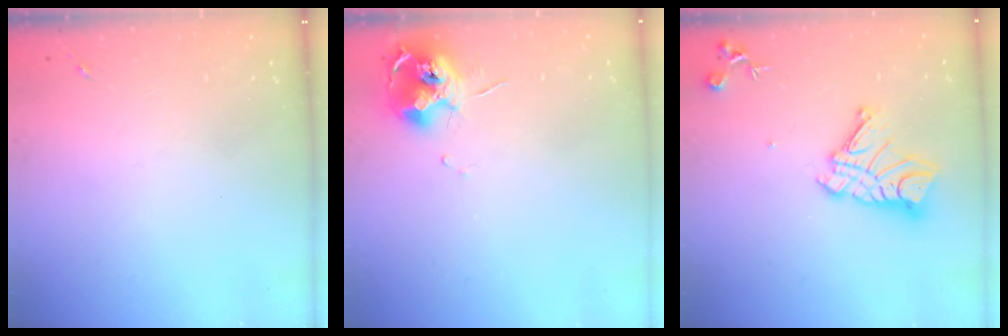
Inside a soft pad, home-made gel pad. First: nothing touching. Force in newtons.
{"total": 12.1, "press": 12.0, "slide": 1.2}
{"total": 13.7, "press": 13.6, "slide": 1.2}